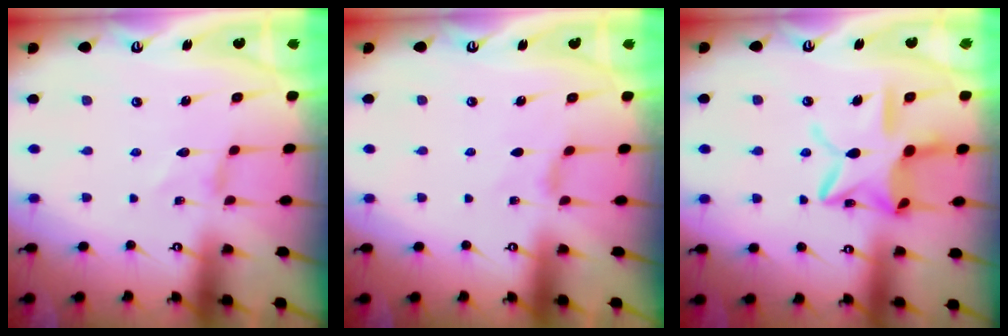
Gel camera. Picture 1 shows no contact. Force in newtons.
{"total": 1.1, "press": 1.1, "slide": 0.4}
{"total": 16.1, "press": 16.1, "slide": 1.1}